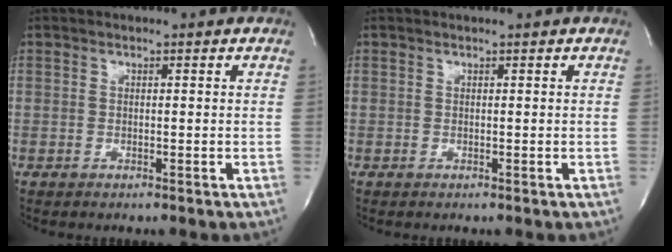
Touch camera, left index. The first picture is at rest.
{"total": 0.0}